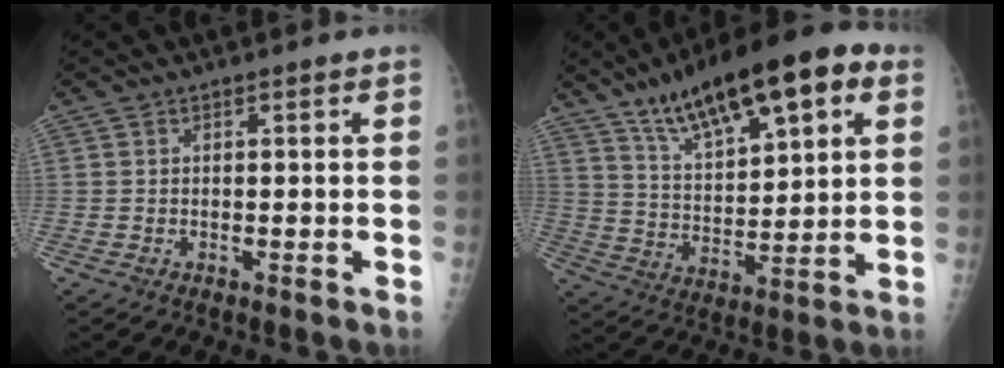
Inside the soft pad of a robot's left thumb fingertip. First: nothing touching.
{"total": 20.5, "force": [11.0, 7.4, 15.6], "torque": [-0.218, -0.021, 0.186]}